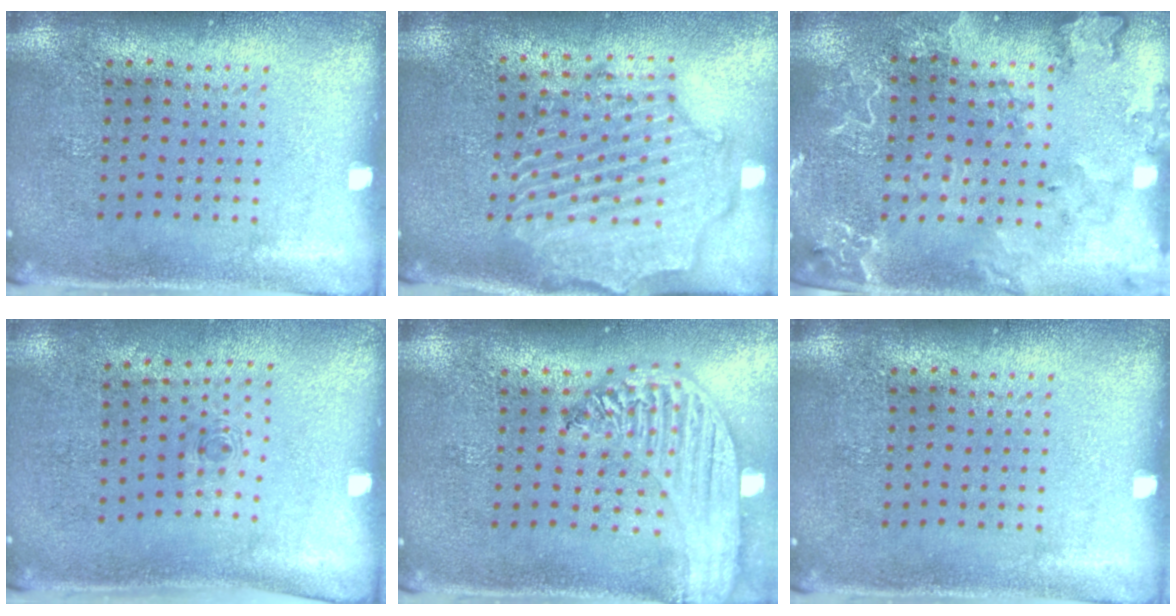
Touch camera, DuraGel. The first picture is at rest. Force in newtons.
{"total": 2.5, "press": 2.2, "slide": 1.1}
{"total": 2.5, "press": 2.4, "slide": 0.8}
{"total": 0.7, "press": 0.3, "slide": 0.6}
{"total": 2.9, "press": 2.3, "slide": 1.7}
{"total": 0.0}